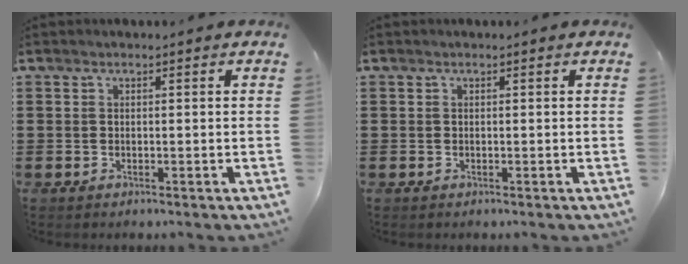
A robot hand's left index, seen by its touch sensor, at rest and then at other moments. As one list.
[{"total": 0.0}]